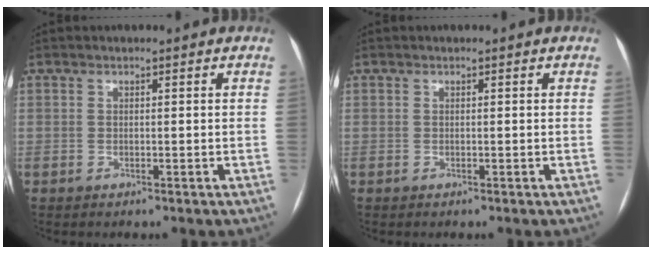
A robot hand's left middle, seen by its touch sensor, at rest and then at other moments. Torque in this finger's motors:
{"motor_torque": [0.00, 0.00, 0.03, 0.00]}